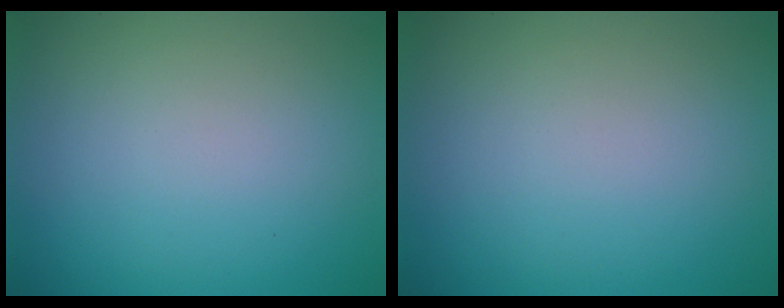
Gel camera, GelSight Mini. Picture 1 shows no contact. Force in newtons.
{"total": 0.0}